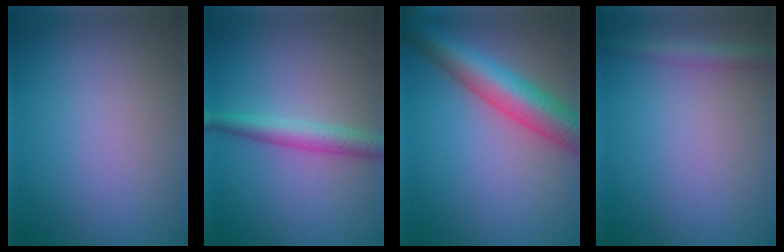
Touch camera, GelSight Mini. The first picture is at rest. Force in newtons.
{"total": 2.9, "press": 2.9, "slide": 0.0}
{"total": 7.2, "press": 7.2, "slide": 0.2}
{"total": 2.2, "press": 2.2, "slide": 0.1}